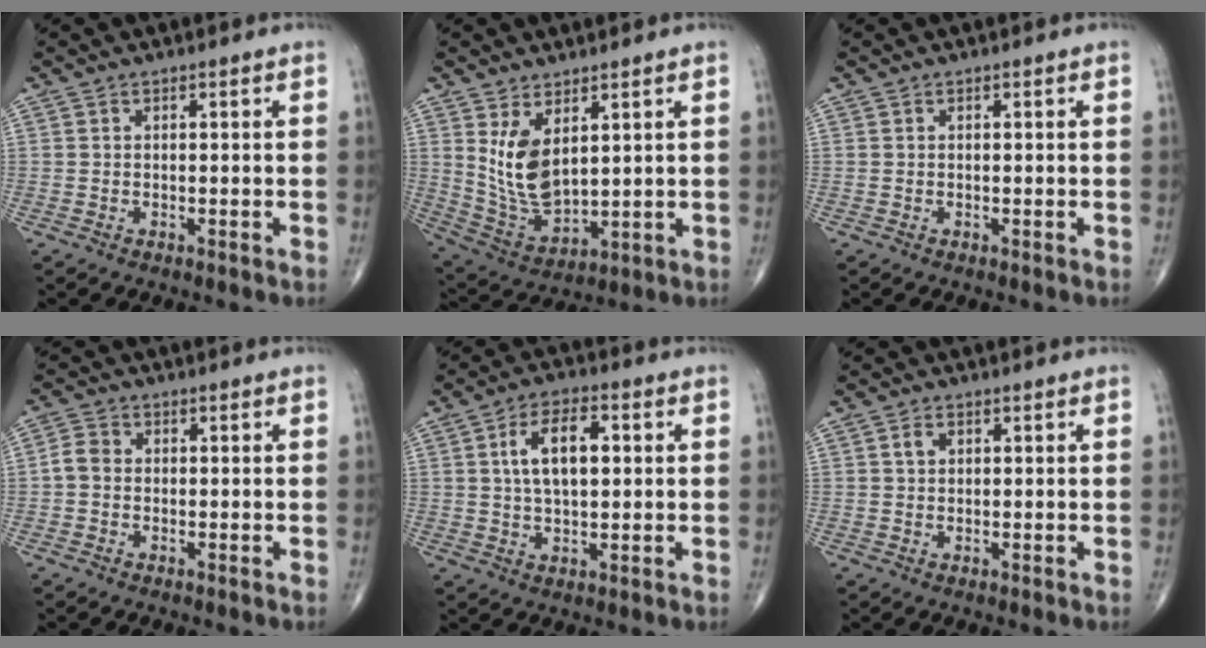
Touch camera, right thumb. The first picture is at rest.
{"total": 10.1, "force": [3.4, 5.2, 8.0], "torque": [-0.142, -0.030, 0.085]}
{"total": 0.0}
{"total": 3.1, "force": [-0.4, 2.6, 1.8], "torque": [-0.030, 0.009, -0.015]}
{"total": 8.9, "force": [1.7, 4.5, 7.5], "torque": [-0.124, 0.007, 0.028]}
{"total": 1.8, "force": [0.6, 1.3, 1.1], "torque": [-0.019, 0.004, 0.010]}